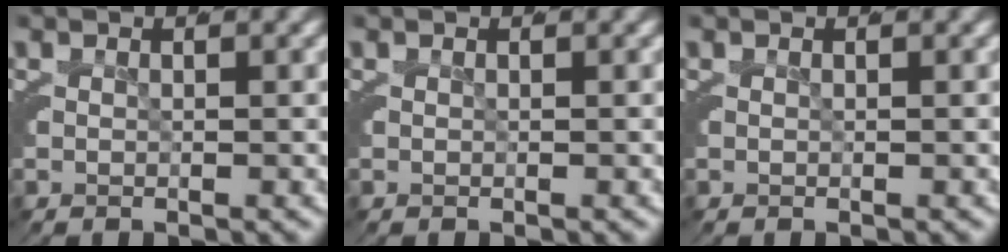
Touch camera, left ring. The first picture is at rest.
{"total": 0.0}
{"total": 0.0}